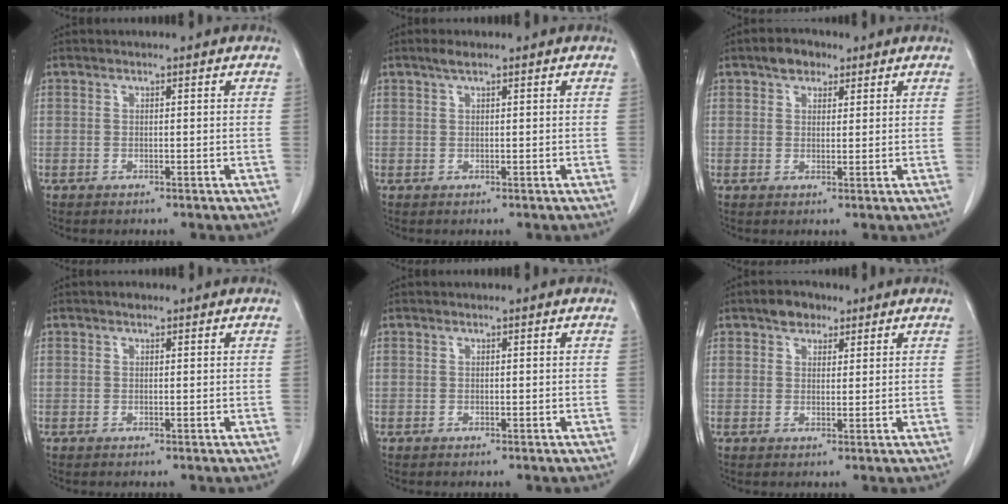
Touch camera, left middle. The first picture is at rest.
{"total": 1.5, "force": [1.1, 0.2, 1.0], "torque": [-0.026, 0.007, 0.022]}
{"total": 3.4, "force": [2.2, 2.2, 1.5], "torque": [-0.027, 0.010, 0.037]}
{"total": 0.7, "force": [0.5, 0.3, 0.3], "torque": [-0.009, 0.004, 0.007]}
{"total": 0.0}
{"total": 3.4, "force": [2.2, 2.1, 1.4], "torque": [-0.024, 0.009, 0.037]}